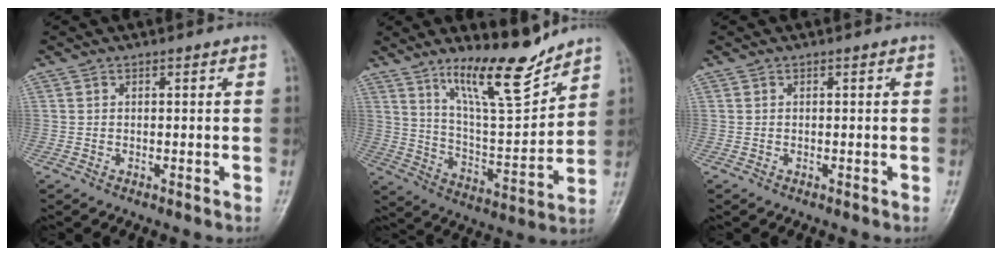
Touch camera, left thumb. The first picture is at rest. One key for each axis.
{"total": 14.9, "fx": 11.3, "fy": 3.2, "fz": 9.2, "tx": -0.126, "ty": -0.083, "tz": 0.201}
{"total": 0.0}